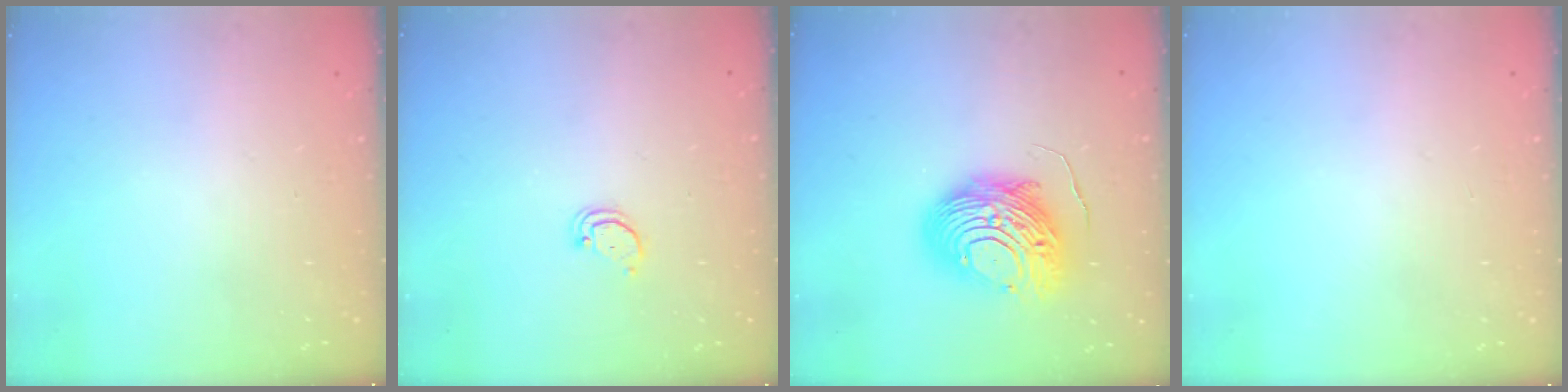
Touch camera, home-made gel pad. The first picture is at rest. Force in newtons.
{"total": 2.1, "press": 2.1, "slide": 0.2}
{"total": 11.6, "press": 11.6, "slide": 0.9}
{"total": 0.0}